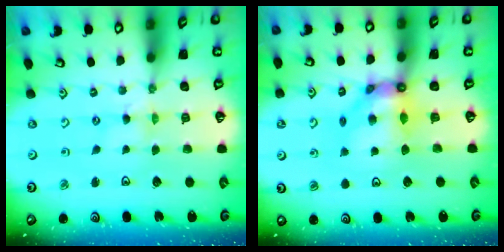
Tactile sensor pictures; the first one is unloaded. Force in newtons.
{"total": 9.7, "press": 9.7, "slide": 1.0}